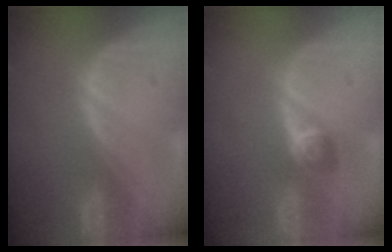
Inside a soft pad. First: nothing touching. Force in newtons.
{"total": 2.8, "press": 2.6, "slide": 1.2}